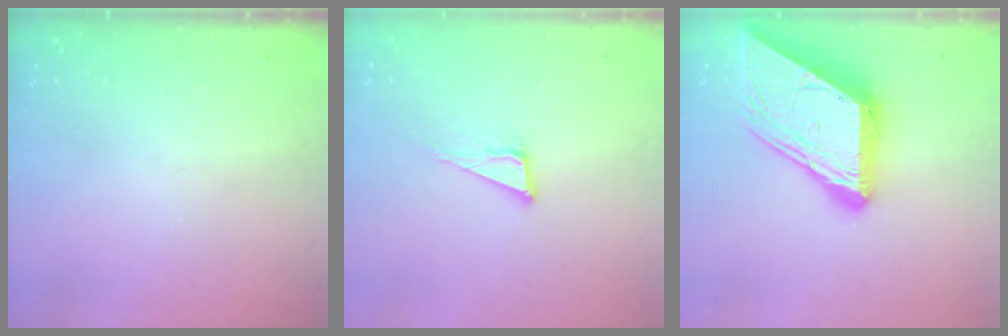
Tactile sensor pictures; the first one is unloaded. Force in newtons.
{"total": 9.8, "press": 9.2, "slide": 3.3}
{"total": 17.5, "press": 17.4, "slide": 1.7}